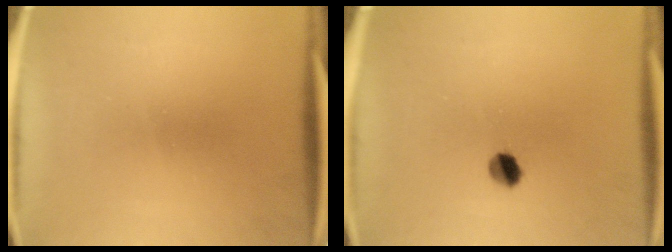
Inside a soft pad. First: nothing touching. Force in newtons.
{"total": 3.5}